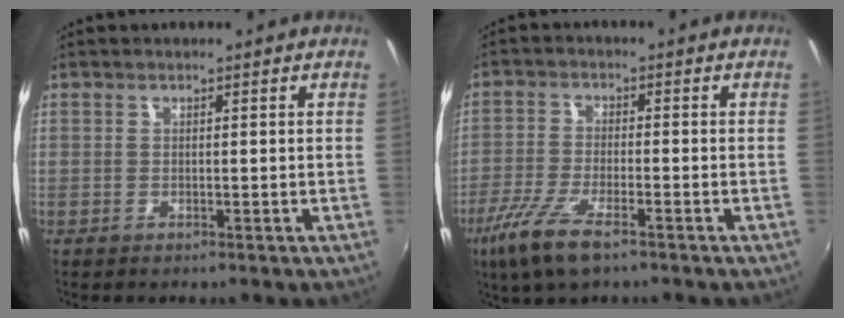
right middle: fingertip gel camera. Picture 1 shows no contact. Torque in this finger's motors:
{"motor_torque": [1.10, -1.04, 0.22, 0.14]}